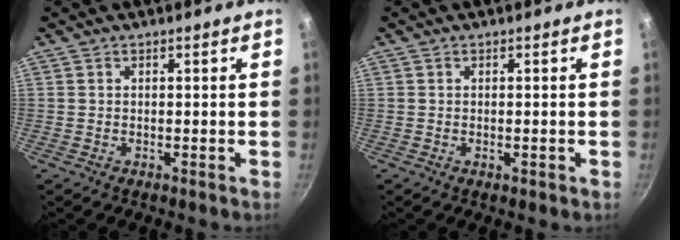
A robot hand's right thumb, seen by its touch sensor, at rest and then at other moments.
{"total": 1.2, "force": [-0.3, 0.5, 1.0], "torque": [-0.016, 0.001, -0.006]}